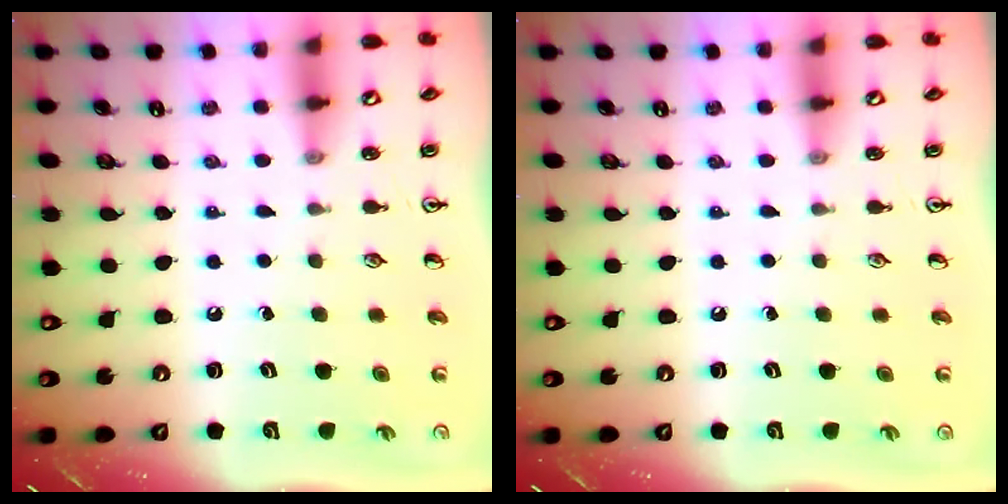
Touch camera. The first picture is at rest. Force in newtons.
{"total": 0.0}